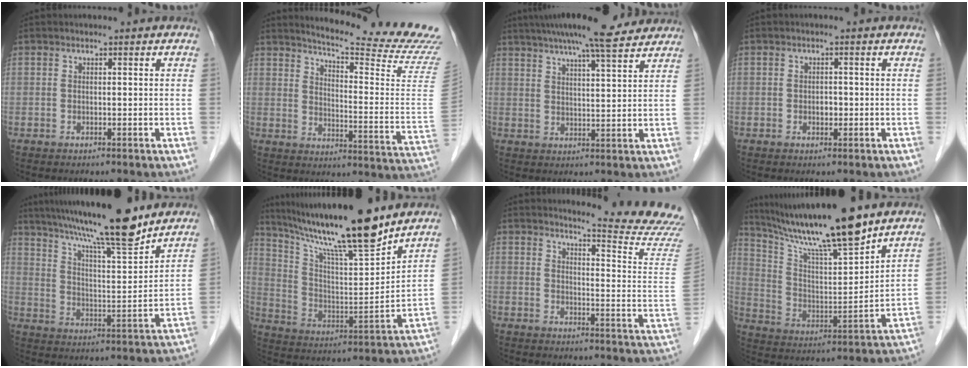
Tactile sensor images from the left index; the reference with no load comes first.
{"total": 21.4, "force": [19.8, -1.8, 8.0], "torque": [-0.133, -0.127, 0.239]}
{"total": 15.3, "force": [13.0, 1.8, 7.9], "torque": [-0.130, 0.031, 0.181]}
{"total": 1.4, "force": [-0.4, 0.9, 1.0], "torque": [-0.016, 0.001, -0.006]}
{"total": 16.5, "force": [13.6, 0.6, 9.4], "torque": [-0.153, 0.005, 0.216]}
{"total": 20.0, "force": [16.4, 0.6, 11.4], "torque": [-0.197, -0.004, 0.280]}
{"total": 15.0, "force": [14.6, -2.0, 2.9], "torque": [-0.041, -0.138, 0.153]}
{"total": 17.7, "force": [14.7, 0.2, 9.9], "torque": [-0.175, -0.002, 0.258]}